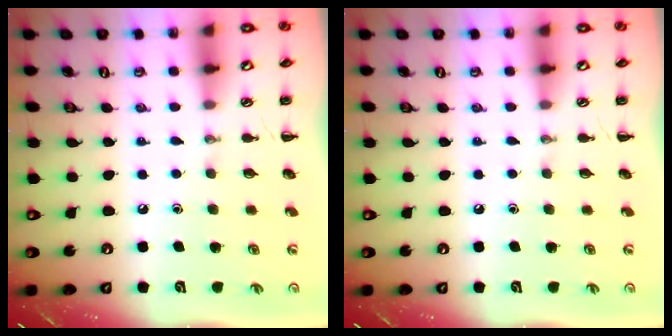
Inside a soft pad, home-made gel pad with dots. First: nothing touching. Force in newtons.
{"total": 0.0}